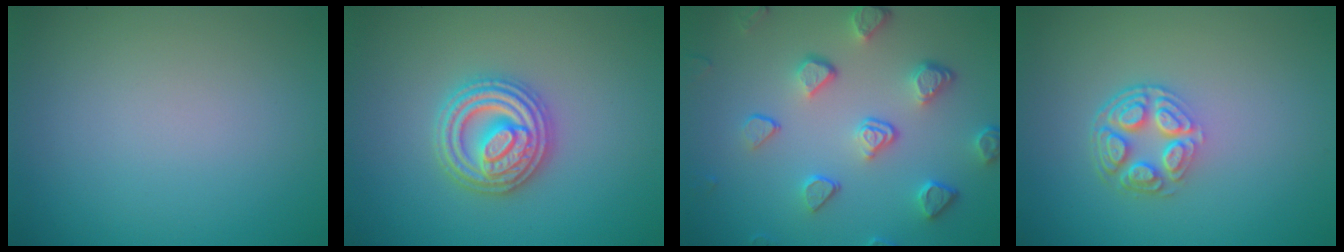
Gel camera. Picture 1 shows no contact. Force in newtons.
{"total": 5.0, "press": 4.9, "slide": 0.6}
{"total": 5.0, "press": 3.8, "slide": 3.3}
{"total": 4.3, "press": 3.1, "slide": 2.9}